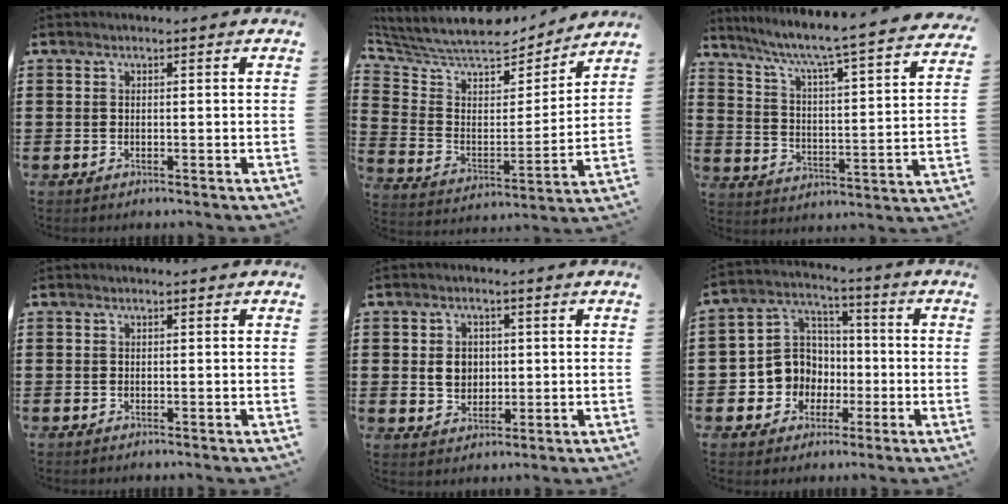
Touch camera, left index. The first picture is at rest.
{"total": 8.0, "force": [7.3, 2.4, 2.4], "torque": [-0.087, -0.053, 0.124]}
{"total": 5.2, "force": [4.4, -0.7, 2.8], "torque": [-0.076, -0.050, 0.060]}
{"total": 0.0}
{"total": 4.1, "force": [0.4, 3.3, 2.4], "torque": [-0.049, 0.006, 0.002]}
{"total": 8.2, "force": [-1.2, 7.9, 1.8], "torque": [-0.083, 0.002, -0.023]}